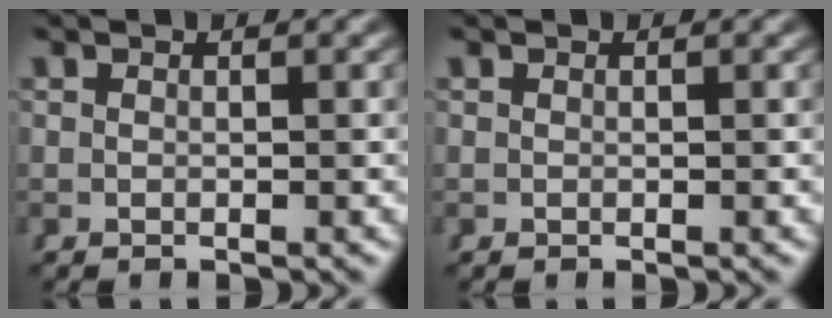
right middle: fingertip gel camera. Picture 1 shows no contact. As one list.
[{"total": 0.0}]